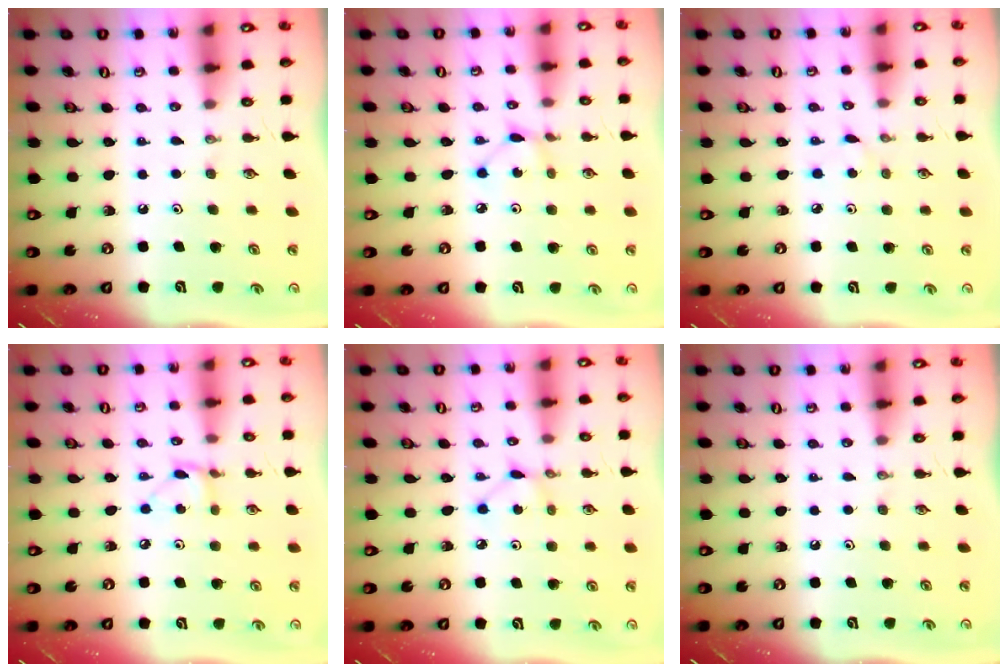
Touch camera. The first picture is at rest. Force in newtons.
{"total": 2.3, "press": 2.3, "slide": 0.1}
{"total": 2.7, "press": 2.7, "slide": 0.3}
{"total": 4.1, "press": 4.1, "slide": 0.1}
{"total": 2.3, "press": 2.3, "slide": 0.0}
{"total": 0.0}